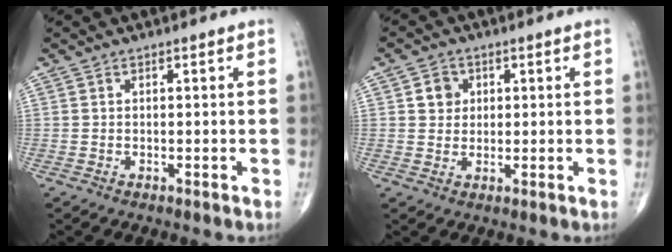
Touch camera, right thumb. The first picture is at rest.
{"total": 3.7, "force": [1.0, 3.3, 1.3], "torque": [-0.003, -0.001, 0.013]}